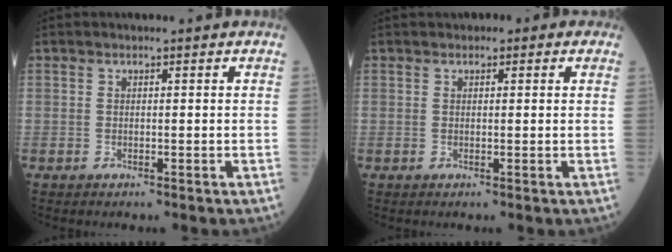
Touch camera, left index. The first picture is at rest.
{"total": 1.4, "force": [0.8, 0.9, 0.7], "torque": [-0.008, 0.010, 0.005]}